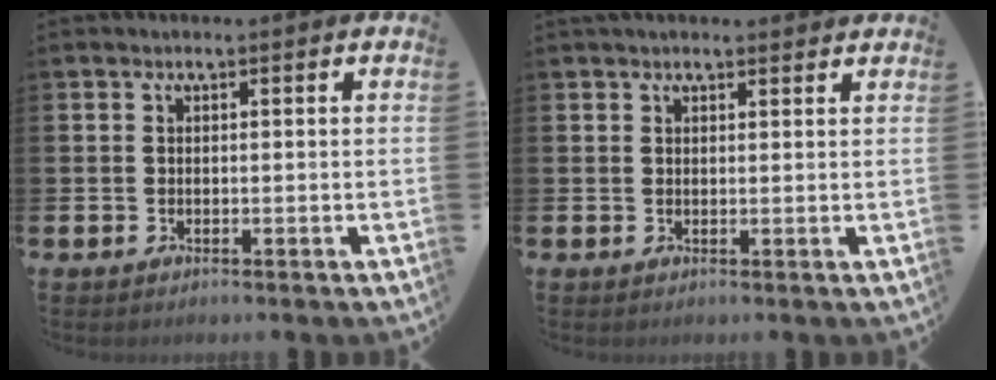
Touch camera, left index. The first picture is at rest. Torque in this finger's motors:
{"motor_torque": [0.55, -1.58, 0.08, 0.02]}